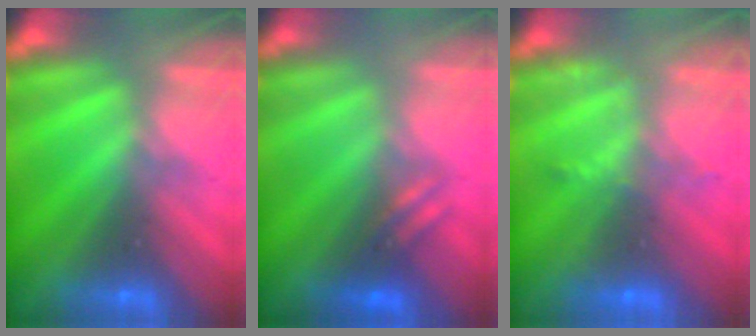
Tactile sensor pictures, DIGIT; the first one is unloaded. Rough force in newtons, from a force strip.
{"total": 2.5}
{"total": 2.3}